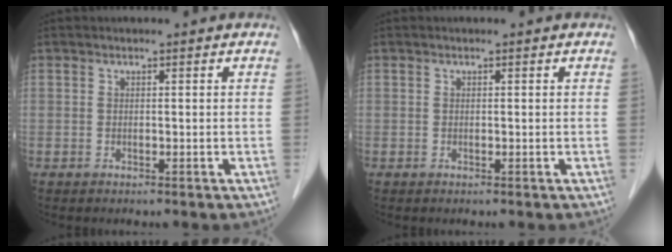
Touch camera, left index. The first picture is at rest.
{"total": 0.0}